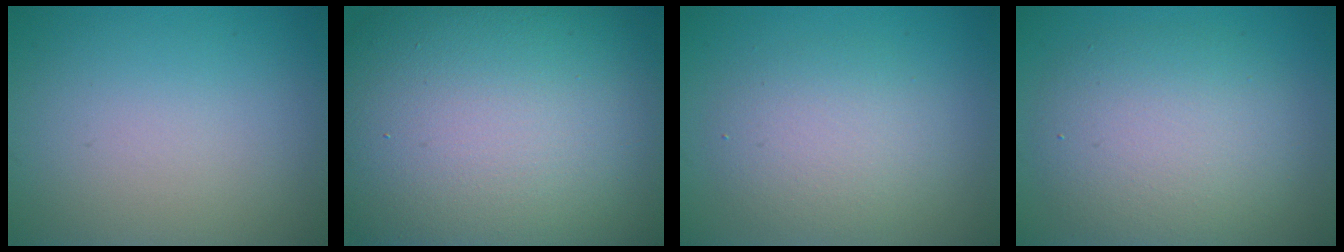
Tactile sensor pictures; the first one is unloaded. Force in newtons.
{"total": 20.5, "press": 20.5, "slide": 0.9}
{"total": 3.8, "press": 3.8, "slide": 0.2}
{"total": 6.3, "press": 6.3, "slide": 0.4}